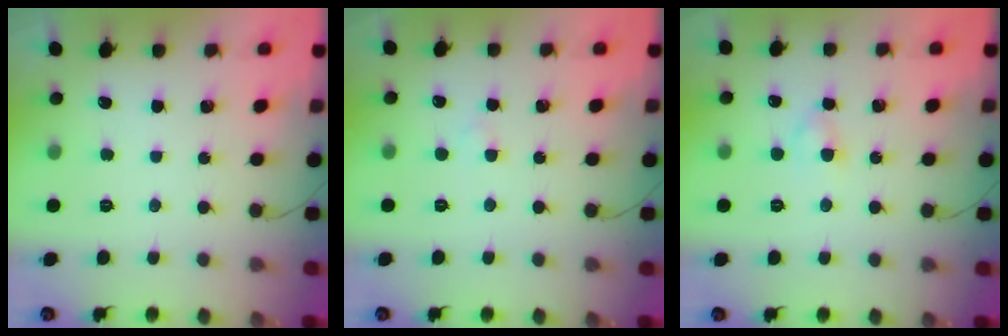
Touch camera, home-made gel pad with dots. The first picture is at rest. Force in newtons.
{"total": 1.2, "press": 1.0, "slide": 0.6}
{"total": 2.8, "press": 2.6, "slide": 1.1}